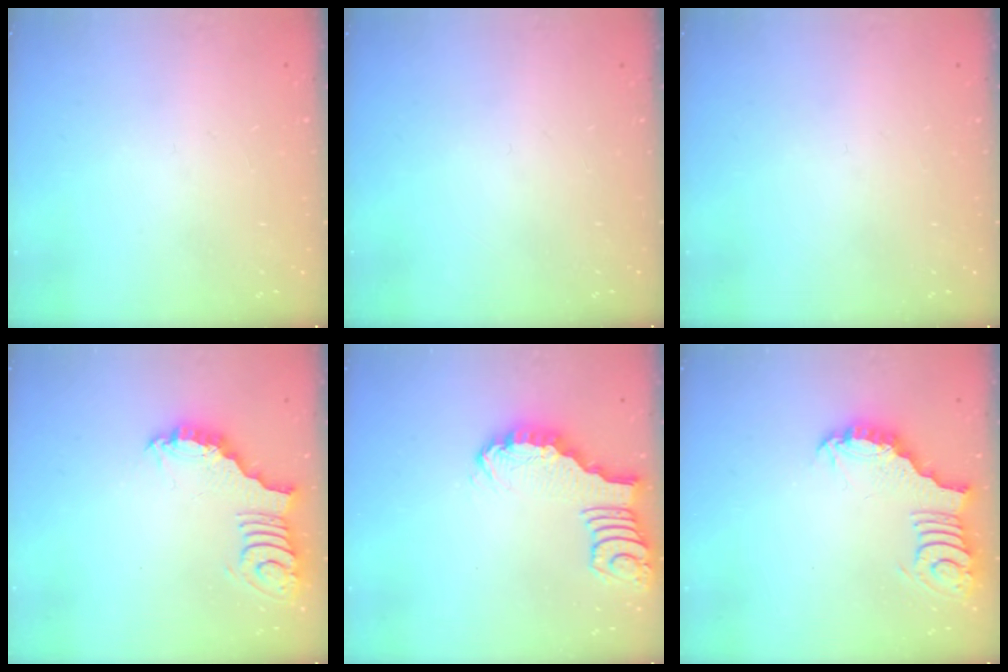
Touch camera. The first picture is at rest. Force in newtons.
{"total": 0.0}
{"total": 0.0}
{"total": 3.0, "press": 3.0, "slide": 0.6}
{"total": 2.7, "press": 2.7, "slide": 0.4}
{"total": 3.5, "press": 3.4, "slide": 0.7}